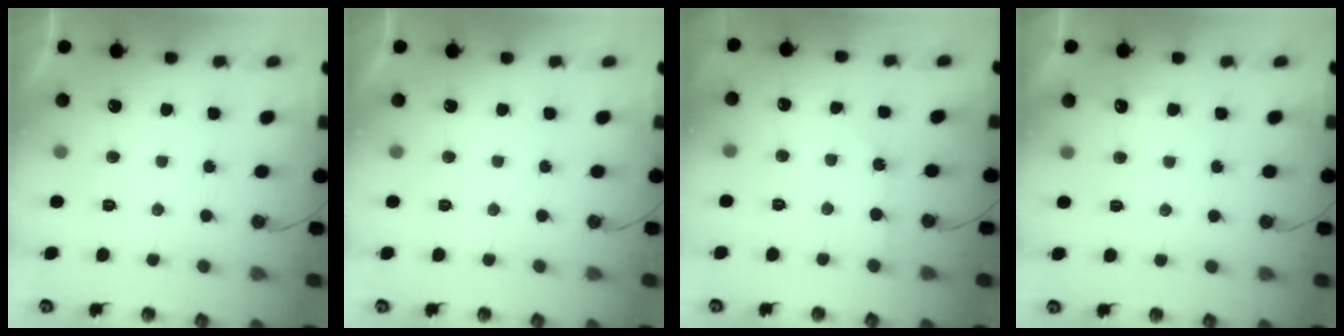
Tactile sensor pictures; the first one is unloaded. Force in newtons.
{"total": 0.0}
{"total": 2.1, "press": 2.1, "slide": 0.3}
{"total": 3.8, "press": 3.8, "slide": 0.4}